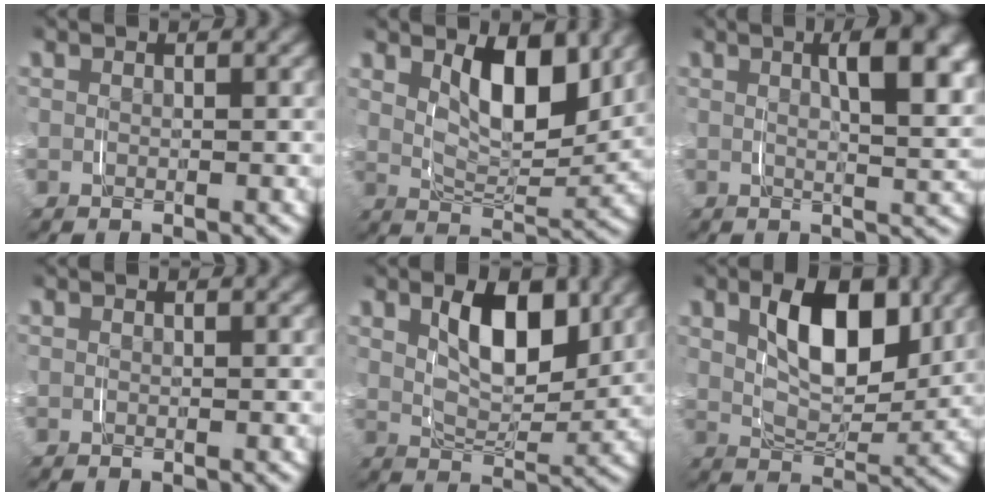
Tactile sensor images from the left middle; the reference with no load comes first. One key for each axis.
{"total": 5.9, "fx": 2.5, "fy": 2.7, "fz": 4.7, "tx": -0.078, "ty": -0.019, "tz": 0.045}
{"total": 5.3, "fx": 1.9, "fy": 1.1, "fz": 4.8, "tx": -0.067, "ty": 0.001, "tz": 0.031}
{"total": 0.0}
{"total": 5.7, "fx": 2.1, "fy": 2.9, "fz": 4.4, "tx": -0.070, "ty": -0.011, "tz": 0.037}
{"total": 6.9, "fx": 2.2, "fy": 3.6, "fz": 5.5, "tx": -0.085, "ty": -0.008, "tz": 0.037}